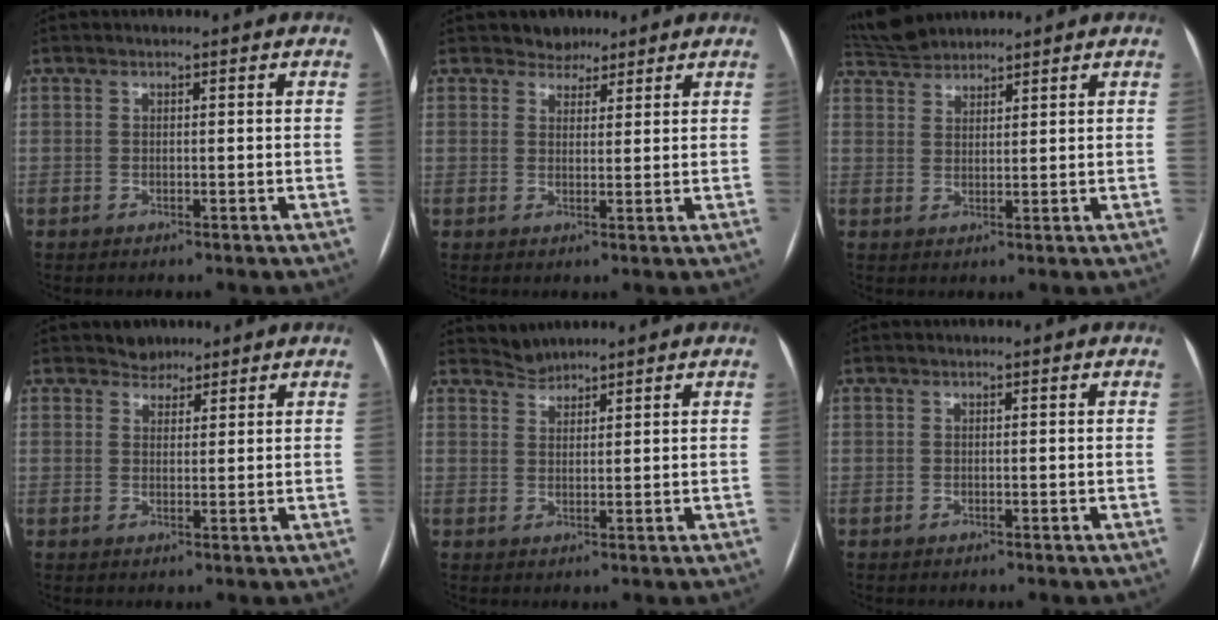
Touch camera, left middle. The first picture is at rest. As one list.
[{"total": 3.1, "force": [2.5, 1.8, 0.0], "torque": [0.004, 0.004, 0.037]}, {"total": 5.2, "force": [5.1, 1.0, 0.5], "torque": [-0.018, 0.028, 0.099]}, {"total": 2.5, "force": [2.1, 1.4, -0.2], "torque": [0.006, 0.004, 0.030]}, {"total": 2.2, "force": [2.1, 0.0, -0.7], "torque": [0.007, 0.004, 0.046]}, {"total": 0.0}]